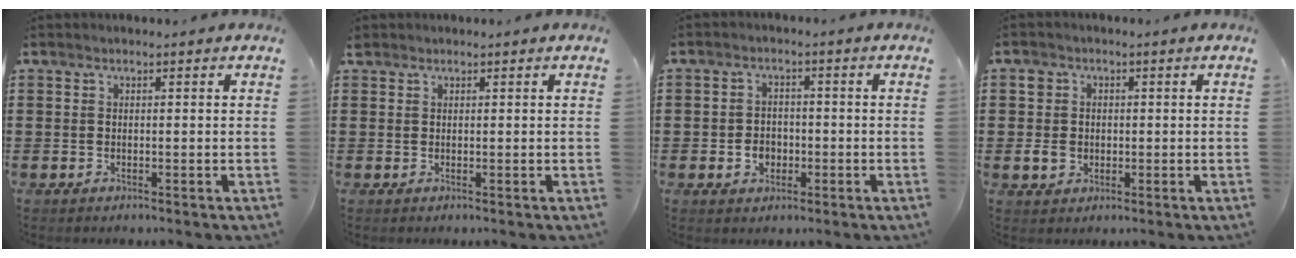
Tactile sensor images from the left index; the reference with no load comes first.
{"total": 0.7, "force": [0.6, 0.4, 0.1], "torque": [-0.004, 0.003, 0.012]}
{"total": 3.1, "force": [-1.0, 2.5, 1.6], "torque": [-0.035, 0.002, -0.022]}
{"total": 3.6, "force": [-0.2, 3.3, 1.4], "torque": [-0.035, 0.008, -0.006]}